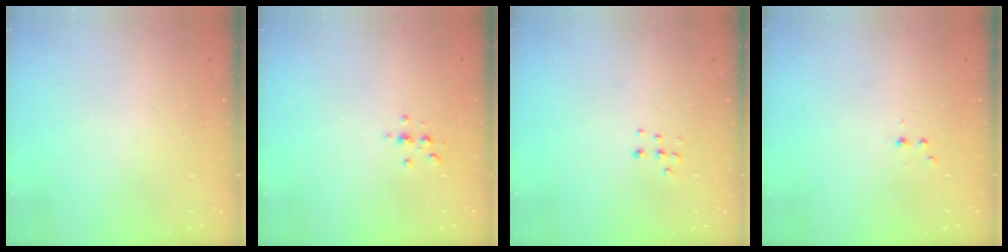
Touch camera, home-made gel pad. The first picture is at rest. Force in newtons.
{"total": 2.2, "press": 2.1, "slide": 0.2}
{"total": 5.4, "press": 5.4, "slide": 0.9}
{"total": 2.3, "press": 2.1, "slide": 0.9}